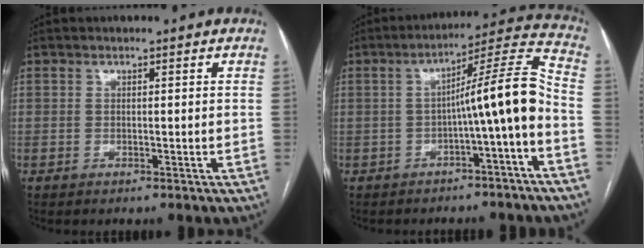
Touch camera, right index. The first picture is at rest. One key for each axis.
{"total": 10.6, "fx": -3.0, "fy": -0.7, "fz": 10.2, "tx": -0.141, "ty": 0.031, "tz": -0.046}